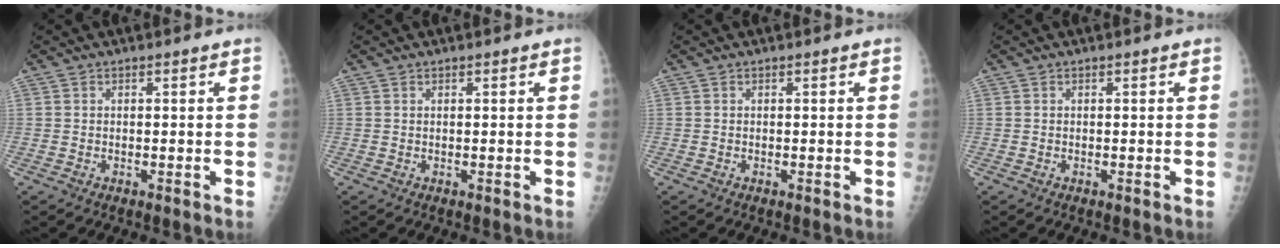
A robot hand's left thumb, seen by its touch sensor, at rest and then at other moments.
{"total": 0.0}
{"total": 0.0}
{"total": 0.0}